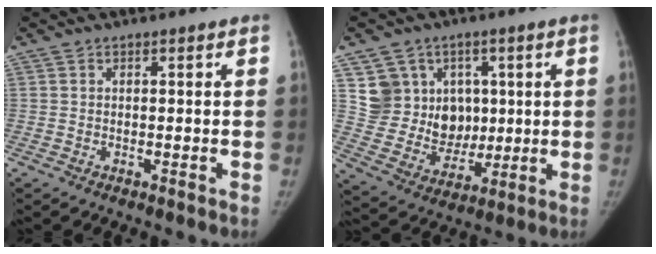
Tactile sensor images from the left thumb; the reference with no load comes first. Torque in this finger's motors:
{"motor_torque": [0.00, 0.00, 0.12, -0.07, 0.11]}